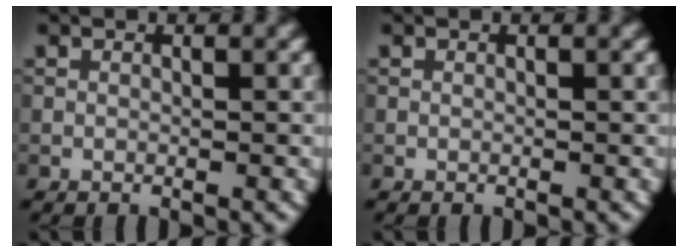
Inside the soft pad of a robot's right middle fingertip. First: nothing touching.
{"total": 0.0}